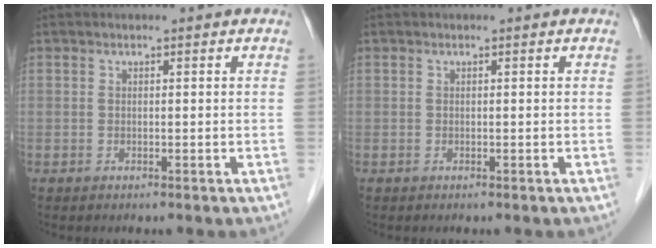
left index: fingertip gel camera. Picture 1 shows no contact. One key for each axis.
{"total": 0.0}